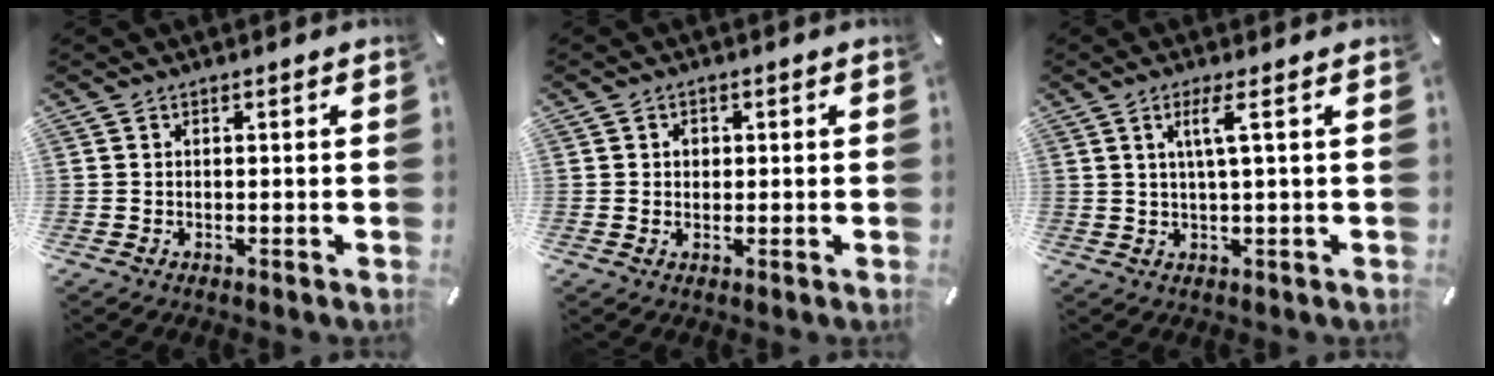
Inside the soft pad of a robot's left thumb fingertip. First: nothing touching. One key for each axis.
{"total": 1.6, "fx": 0.2, "fy": 1.4, "fz": 0.7, "tx": 0.000, "ty": 0.001, "tz": -0.001}
{"total": 4.9, "fx": 1.4, "fy": 0.2, "fz": 4.7, "tx": -0.093, "ty": -0.002, "tz": 0.019}